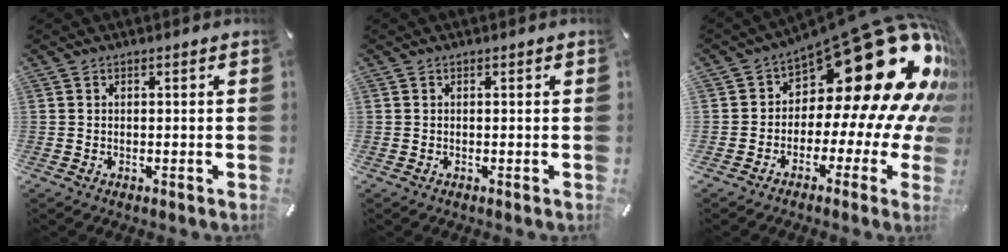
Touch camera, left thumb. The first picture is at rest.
{"total": 0.0}
{"total": 28.7, "force": [11.7, 13.5, 22.5], "torque": [-0.318, -0.116, 0.228]}